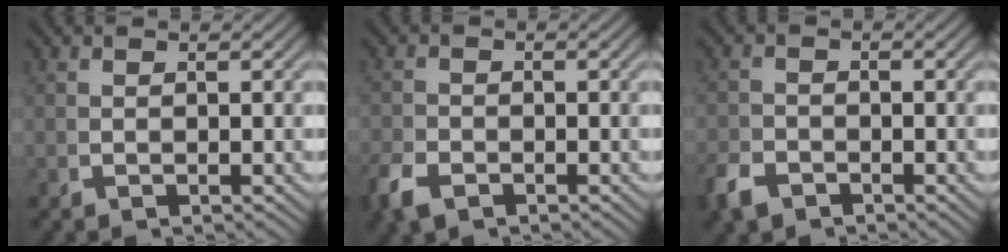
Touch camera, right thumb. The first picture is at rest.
{"total": 2.1, "force": [-1.7, 1.0, 0.6], "torque": [-0.011, -0.008, -0.028]}
{"total": 2.4, "force": [-2.0, 1.1, 0.5], "torque": [-0.006, -0.009, -0.033]}